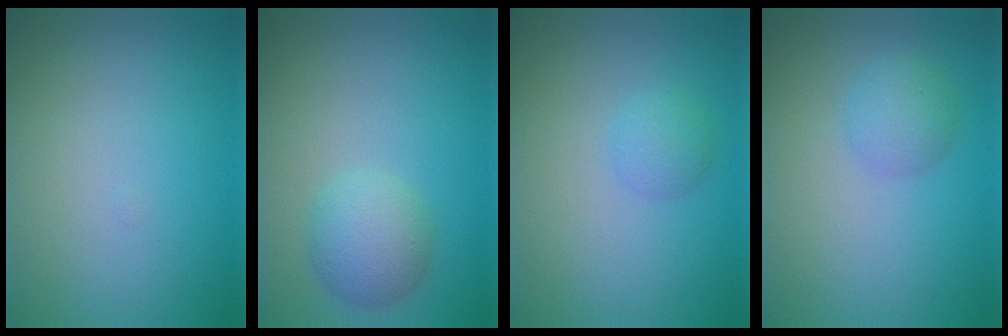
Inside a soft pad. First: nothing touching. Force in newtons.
{"total": 3.4, "press": 3.4, "slide": 0.1}
{"total": 1.3, "press": 1.3, "slide": 0.0}
{"total": 2.0, "press": 2.0, "slide": 0.1}